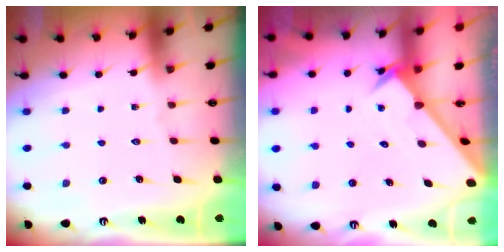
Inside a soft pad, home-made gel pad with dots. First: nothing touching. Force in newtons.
{"total": 2.1, "press": 2.1, "slide": 0.1}